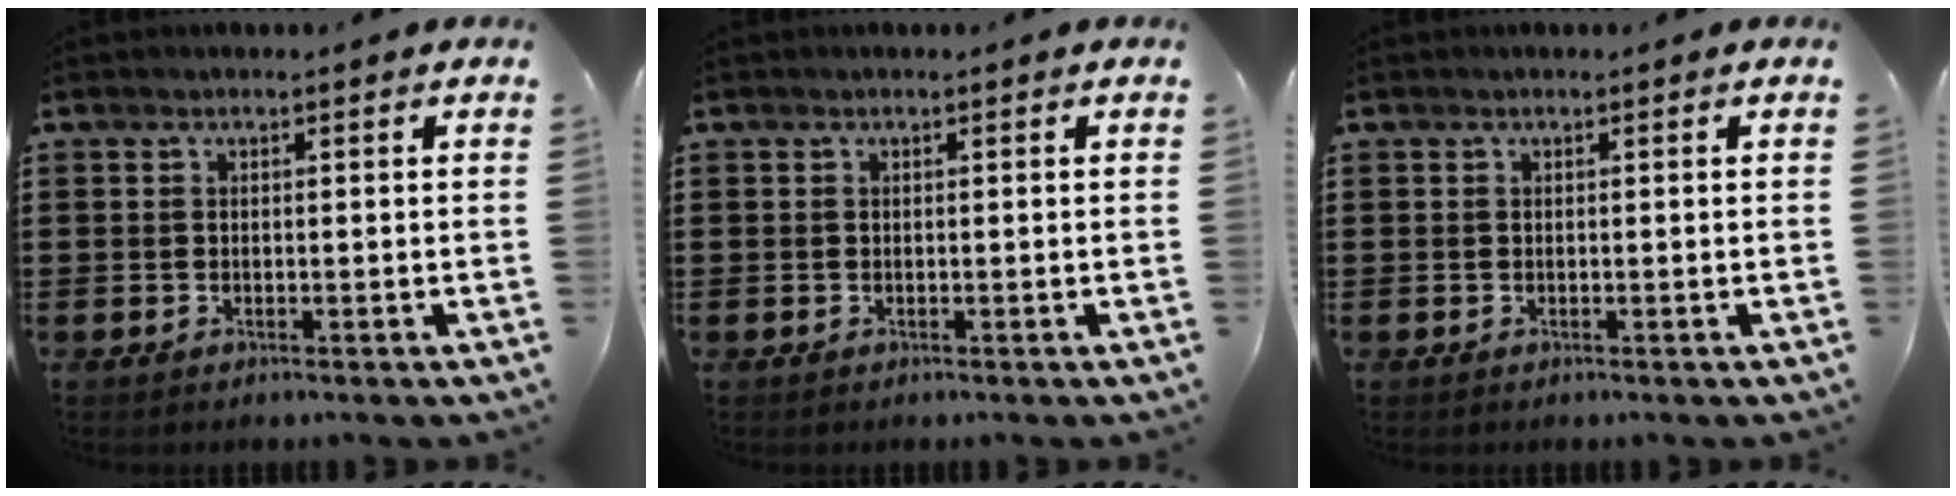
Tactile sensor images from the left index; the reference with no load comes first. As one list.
[{"total": 0.0}, {"total": 0.0}]